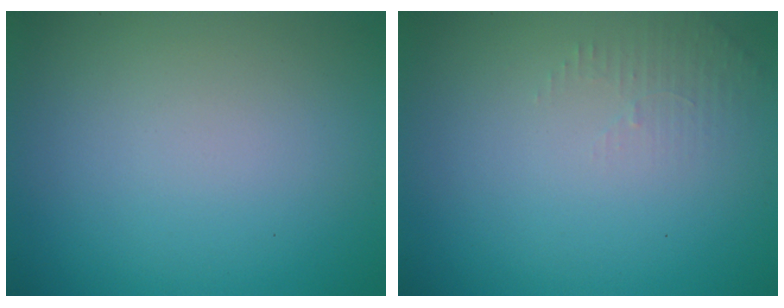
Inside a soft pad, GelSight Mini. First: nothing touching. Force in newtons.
{"total": 1.3, "press": 1.2, "slide": 0.3}